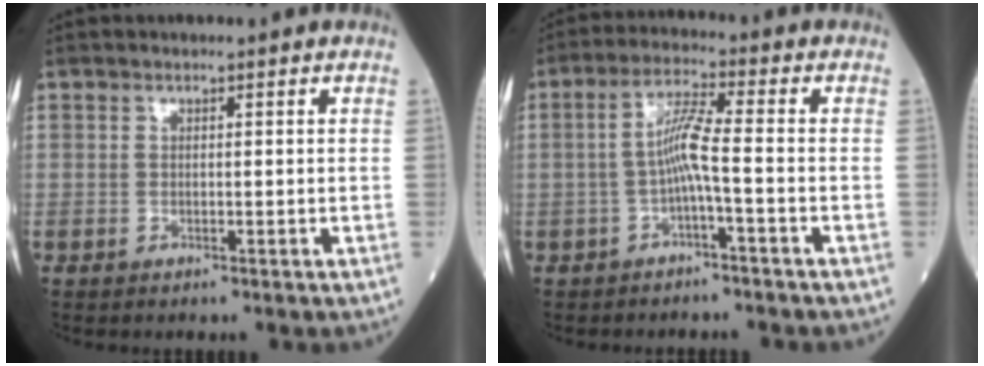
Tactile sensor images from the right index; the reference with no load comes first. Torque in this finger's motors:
{"motor_torque": [0.39, -0.33, 0.39, 0.12]}